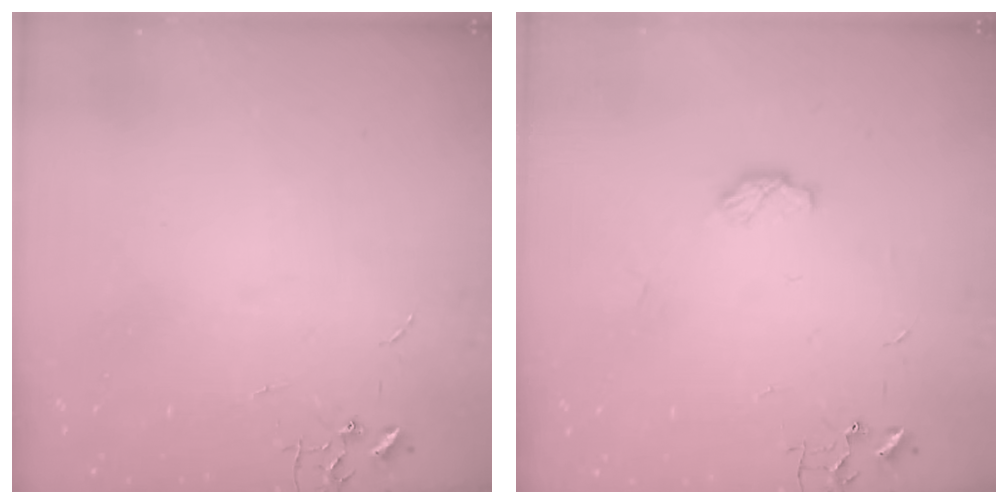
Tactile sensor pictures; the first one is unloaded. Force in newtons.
{"total": 4.8, "press": 4.8, "slide": 0.3}